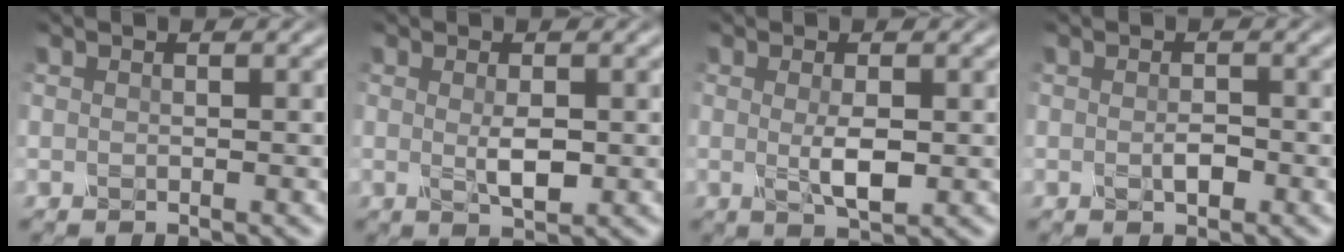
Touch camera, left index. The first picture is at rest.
{"total": 2.4, "force": [0.0, 0.8, 2.2], "torque": [-0.046, -0.005, 0.003]}
{"total": 2.8, "force": [0.0, 0.8, 2.7], "torque": [-0.053, -0.005, 0.002]}
{"total": 1.4, "force": [-0.4, 0.7, 1.2], "torque": [-0.022, 0.000, -0.007]}